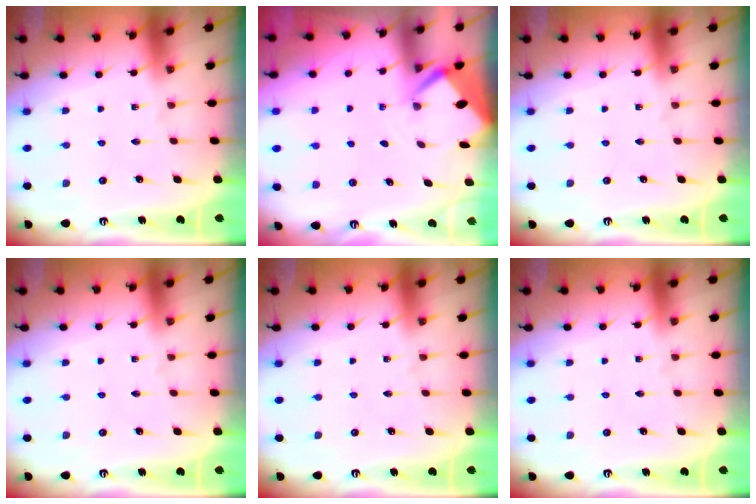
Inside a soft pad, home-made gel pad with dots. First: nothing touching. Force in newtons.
{"total": 2.5, "press": 2.5, "slide": 0.3}
{"total": 0.0}
{"total": 0.0}
{"total": 0.0}
{"total": 0.0}